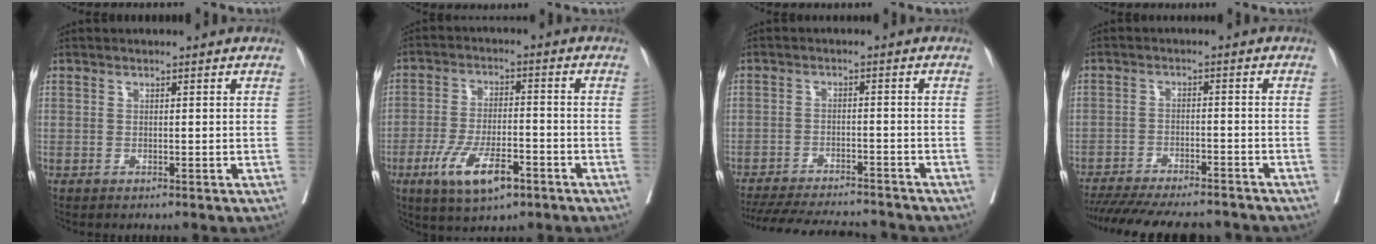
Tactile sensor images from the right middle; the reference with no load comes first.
{"total": 9.9, "force": [-5.2, 3.2, 7.8], "torque": [-0.151, -0.009, -0.085]}
{"total": 17.0, "force": [-15.5, 3.1, 6.2], "torque": [-0.139, -0.017, -0.219]}
{"total": 18.3, "force": [-16.4, 3.5, 7.3], "torque": [-0.155, -0.022, -0.229]}